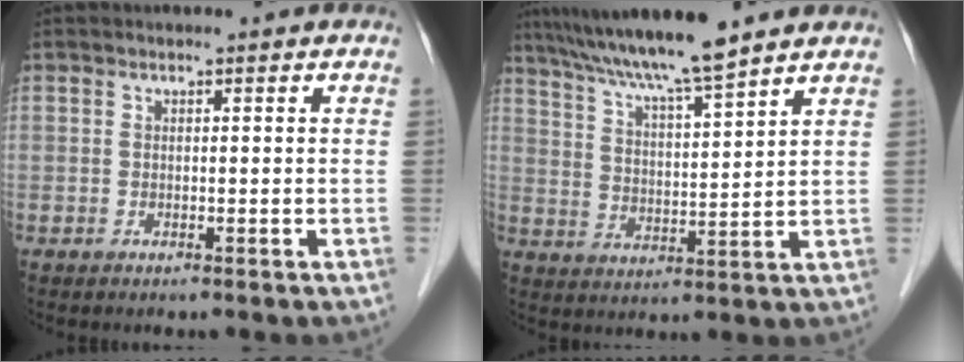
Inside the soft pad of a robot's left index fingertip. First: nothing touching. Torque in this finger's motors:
{"motor_torque": [0.60, -0.71, 0.40, 0.11]}